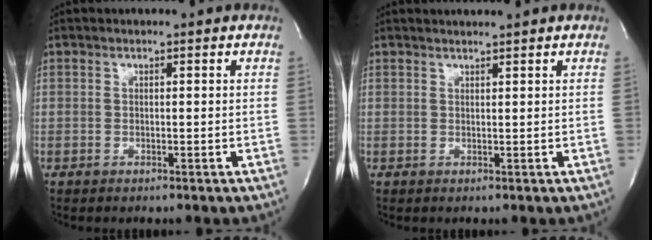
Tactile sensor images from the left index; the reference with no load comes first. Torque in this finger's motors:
{"motor_torque": [0.31, -0.94, 0.05, 0.02]}